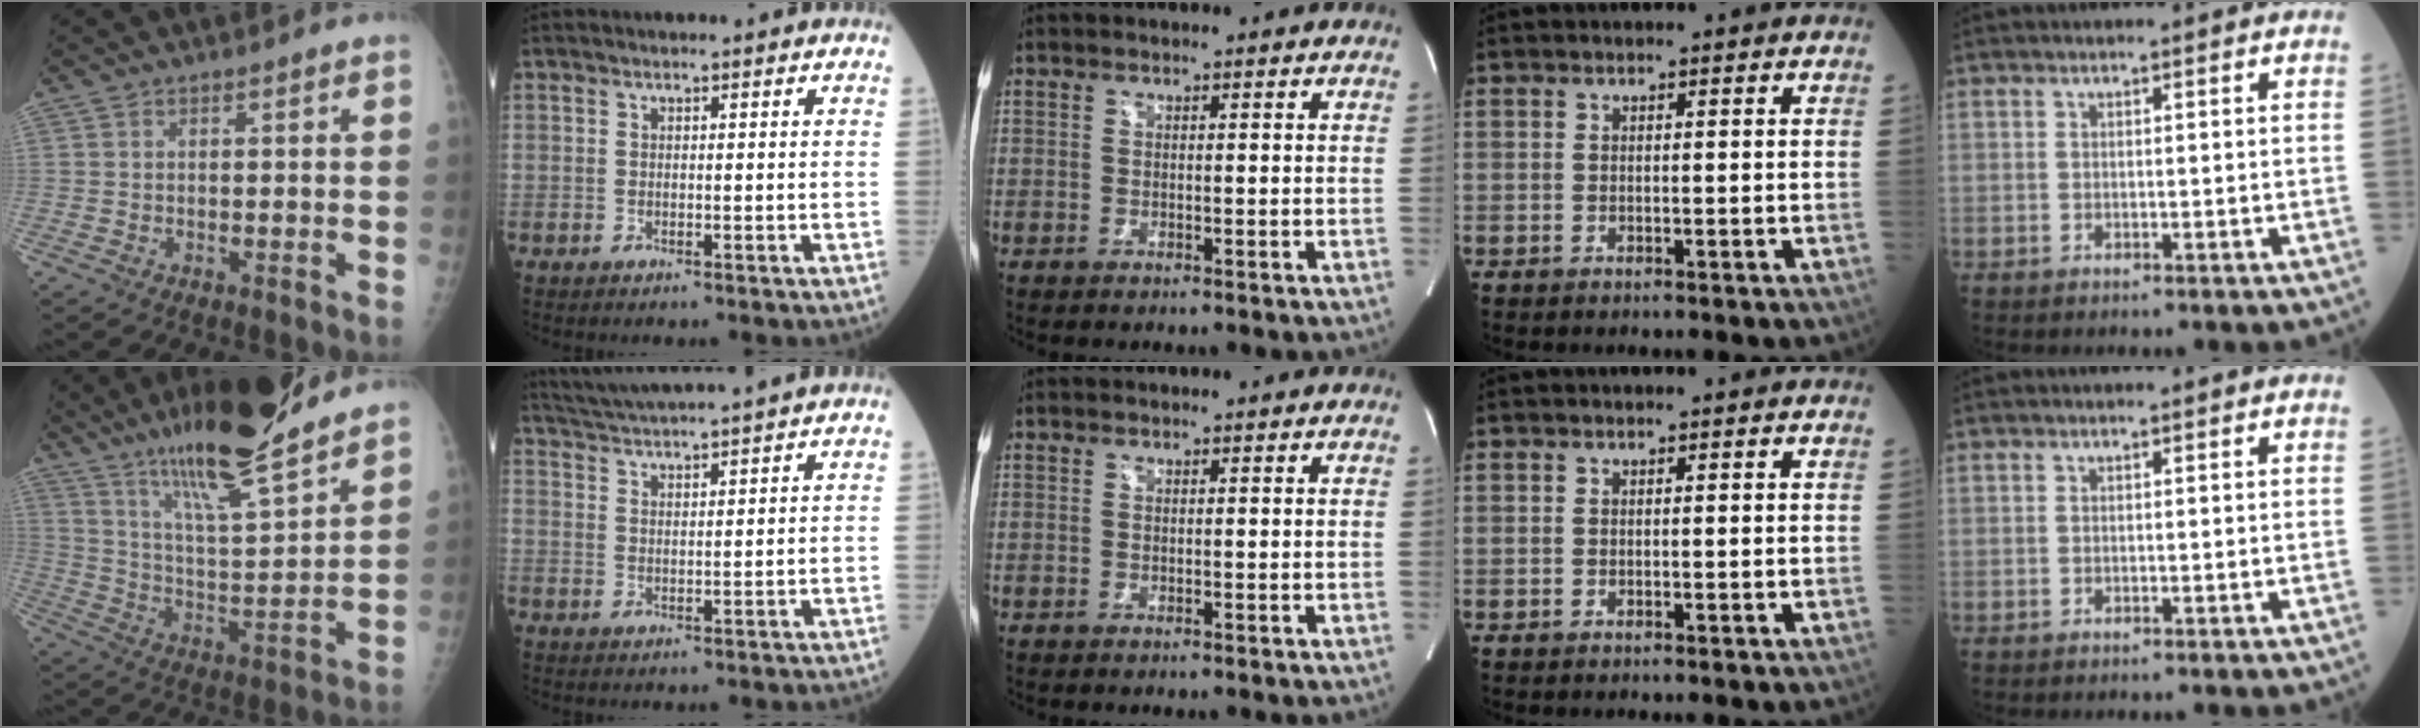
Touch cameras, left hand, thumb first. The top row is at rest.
{"thumb": {"total": 18.9, "force": [14.8, 2.1, 11.6], "torque": [-0.176, -0.078, 0.256]}, "index": {"total": 10.7, "force": [9.9, -1.4, 3.8], "torque": [-0.075, 0.020, 0.154]}}